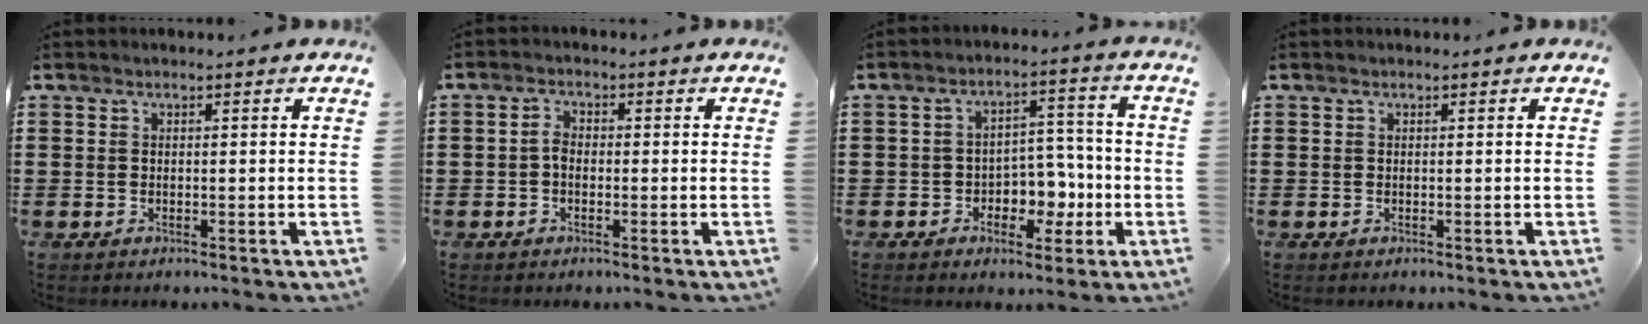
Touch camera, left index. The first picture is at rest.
{"total": 2.1, "force": [-0.4, 1.3, 1.7], "torque": [-0.042, 0.003, -0.012]}
{"total": 5.5, "force": [-1.8, 4.3, 2.9], "torque": [-0.053, 0.008, -0.037]}
{"total": 0.0}